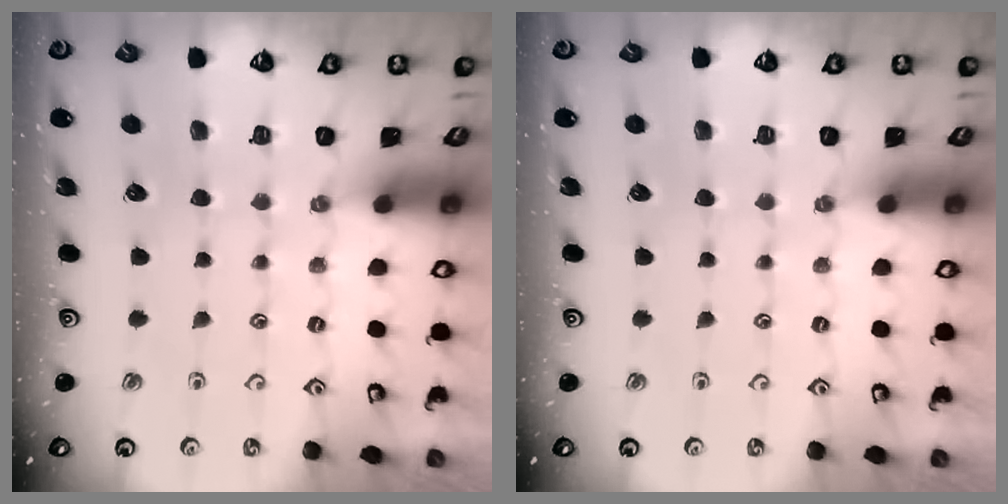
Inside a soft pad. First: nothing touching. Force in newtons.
{"total": 0.0}